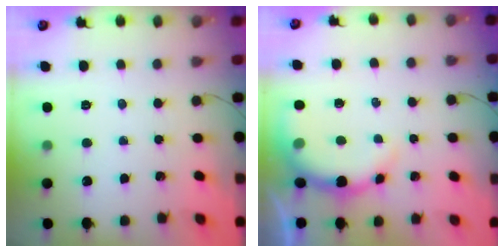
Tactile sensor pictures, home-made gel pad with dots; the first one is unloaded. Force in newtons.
{"total": 6.9, "press": 6.8, "slide": 1.3}